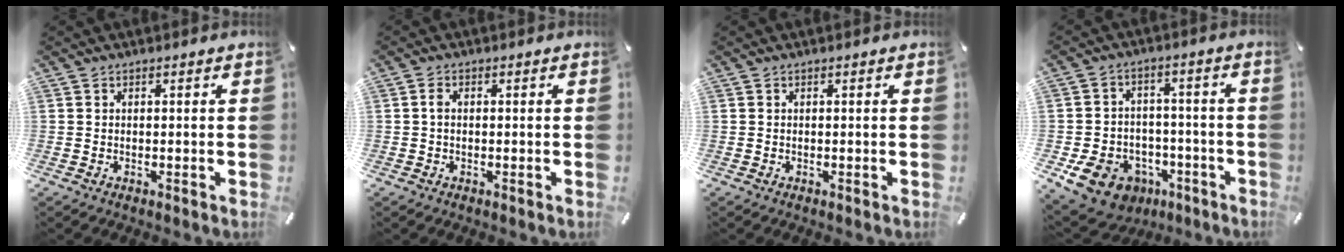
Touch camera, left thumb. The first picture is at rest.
{"total": 1.6, "force": [0.1, 0.9, 1.3], "torque": [-0.027, 0.004, 0.000]}
{"total": 0.0}
{"total": 11.3, "force": [-5.6, 8.8, 4.5], "torque": [-0.087, 0.043, -0.091]}